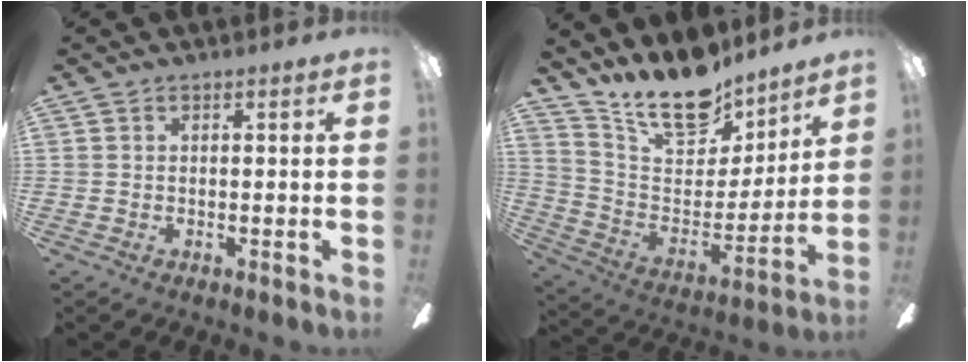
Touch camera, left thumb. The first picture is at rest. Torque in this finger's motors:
{"motor_torque": [0.06, 0.05, 1.39, -1.38, 0.05]}